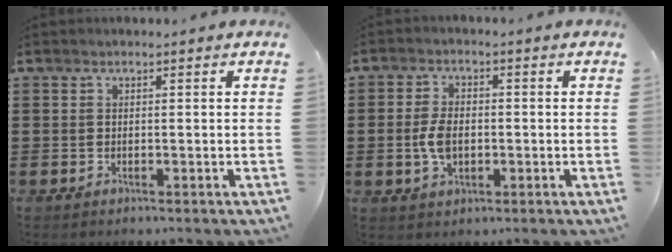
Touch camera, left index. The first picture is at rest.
{"total": 4.6, "force": [-0.5, 2.7, 3.7], "torque": [-0.091, -0.002, -0.015]}